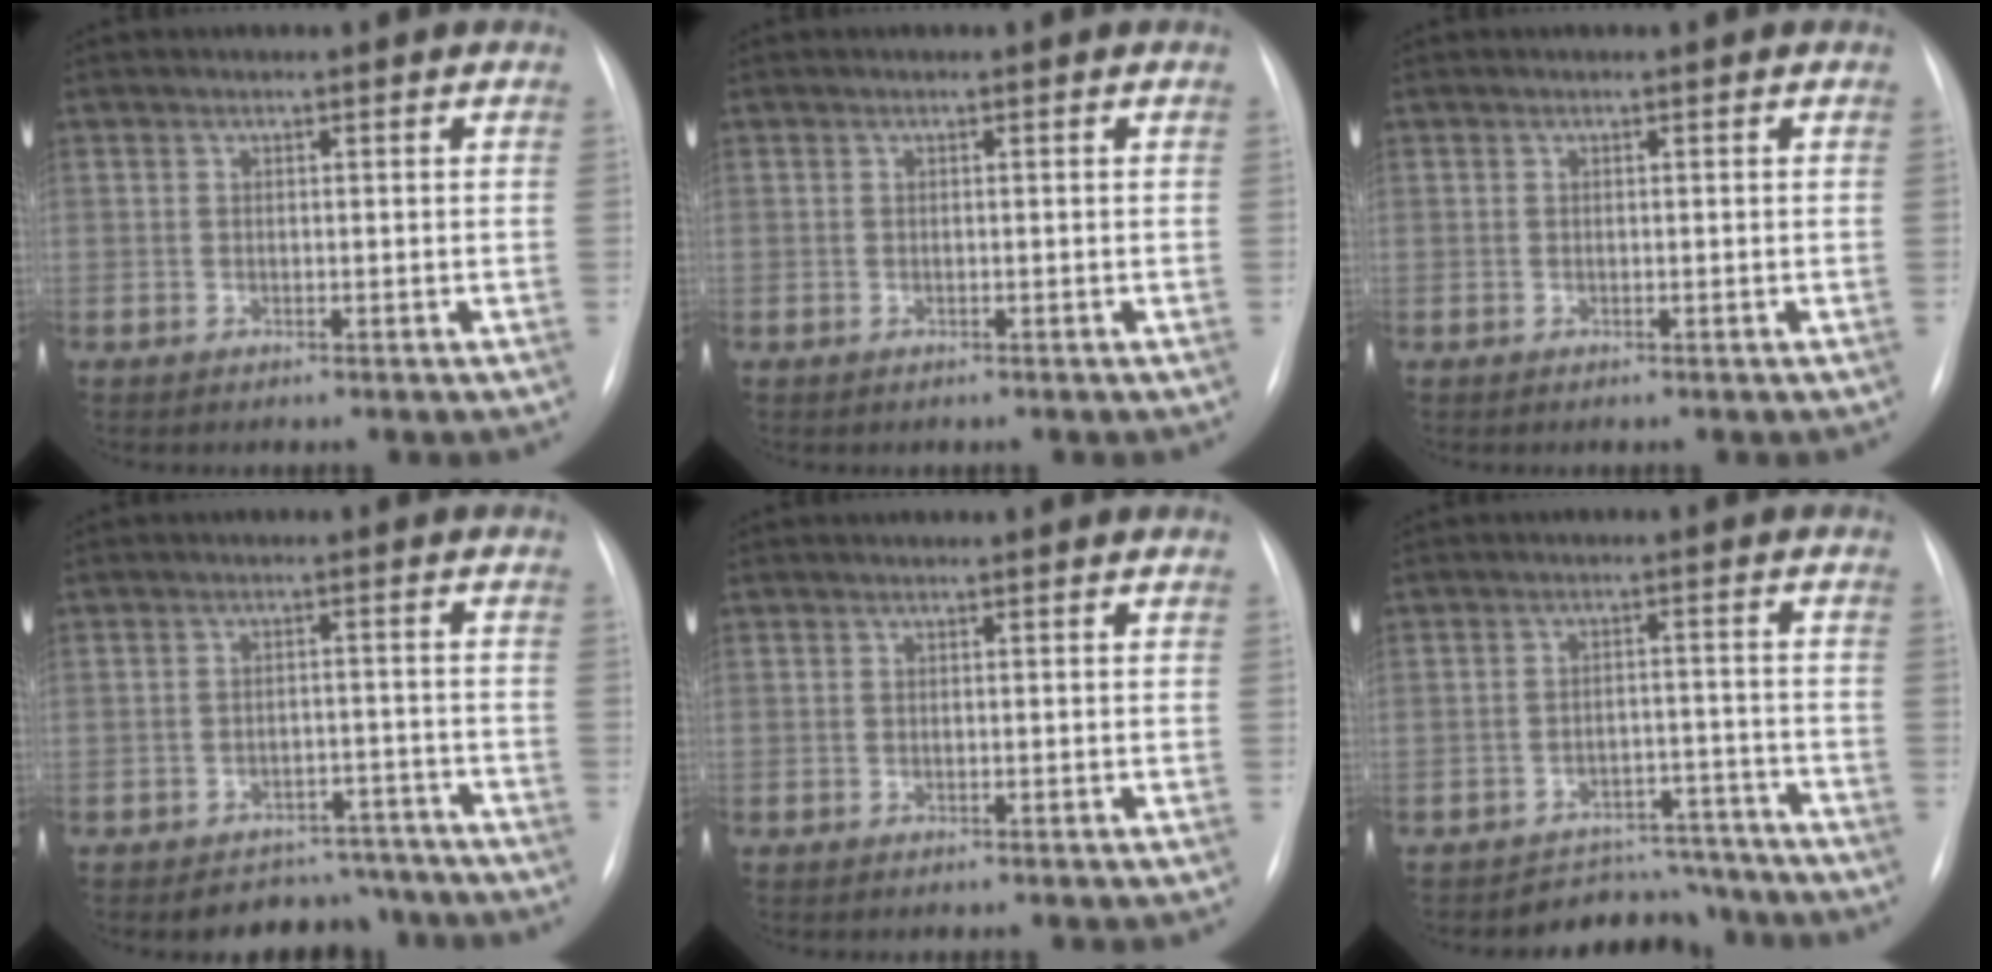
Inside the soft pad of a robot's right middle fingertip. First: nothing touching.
{"total": 0.0}
{"total": 0.0}
{"total": 7.0, "force": [-6.2, 3.4, 0.1], "torque": [0.022, 0.027, -0.079]}
{"total": 0.0}
{"total": 7.9, "force": [-7.3, 3.0, -1.0], "torque": [0.031, 0.039, -0.097]}